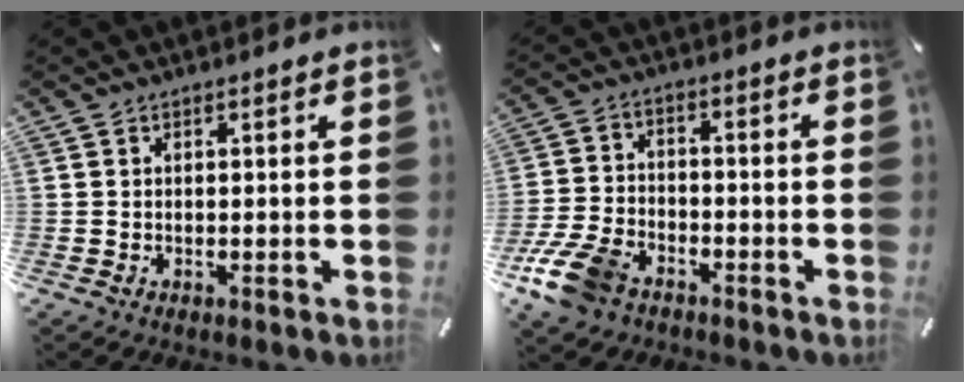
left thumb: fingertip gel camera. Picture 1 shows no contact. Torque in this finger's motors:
{"motor_torque": [-0.63, 1.05, 0.34, 0.31, 0.13]}